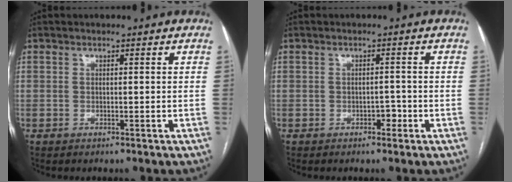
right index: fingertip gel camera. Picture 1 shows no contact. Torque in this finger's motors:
{"motor_torque": [0.05, 0.00, -0.01, 0.00]}